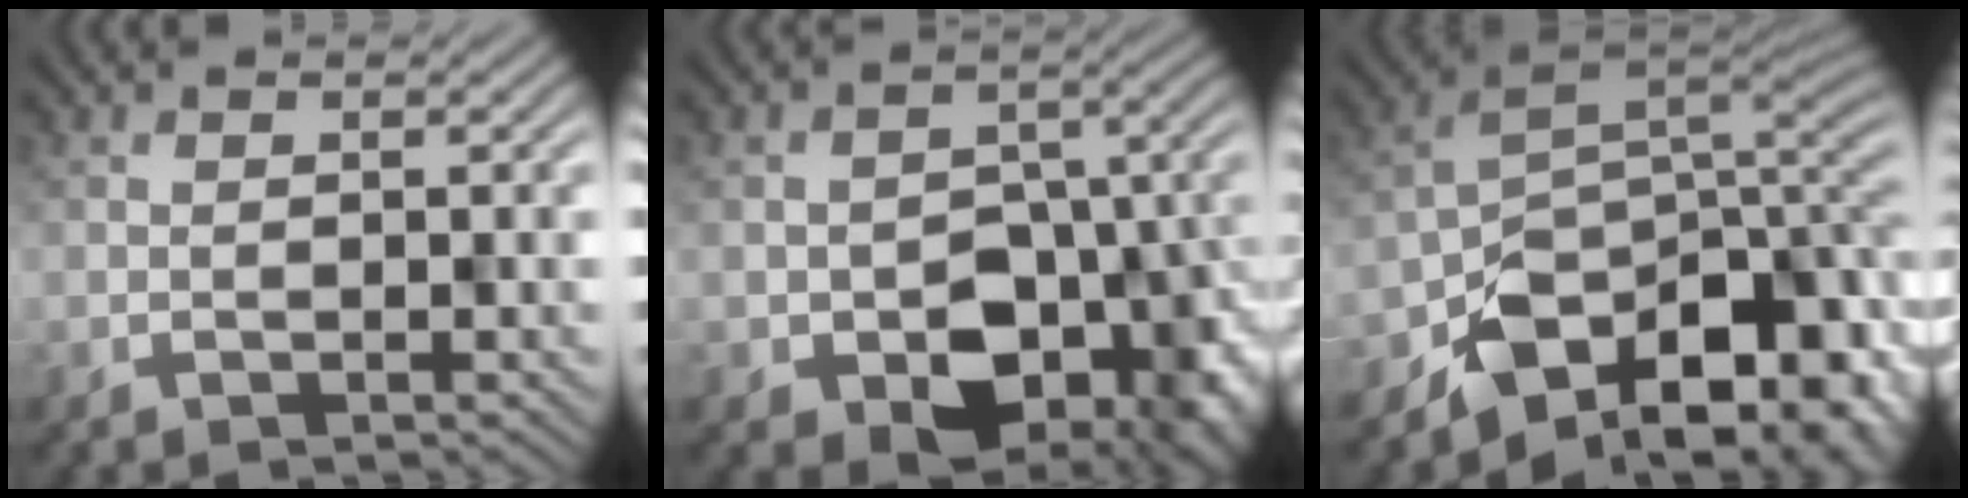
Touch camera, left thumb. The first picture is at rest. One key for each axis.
{"total": 11.9, "fx": -4.6, "fy": 8.4, "fz": 7.0, "tx": -0.089, "ty": -0.040, "tz": -0.063}
{"total": 9.9, "fx": -5.3, "fy": 6.8, "fz": 5.0, "tx": -0.068, "ty": -0.019, "tz": -0.094}